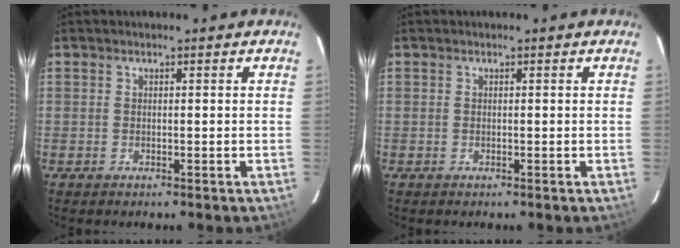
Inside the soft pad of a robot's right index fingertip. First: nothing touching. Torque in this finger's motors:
{"motor_torque": [0.00, 0.00, 0.00, 0.01]}